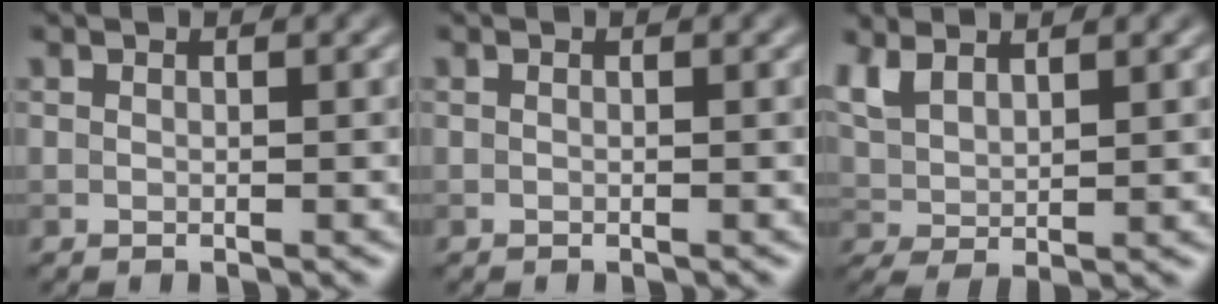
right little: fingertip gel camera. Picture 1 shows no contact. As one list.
[{"total": 0.0}, {"total": 3.8, "force": [2.2, 1.6, 2.7], "torque": [-0.074, 0.007, 0.051]}]